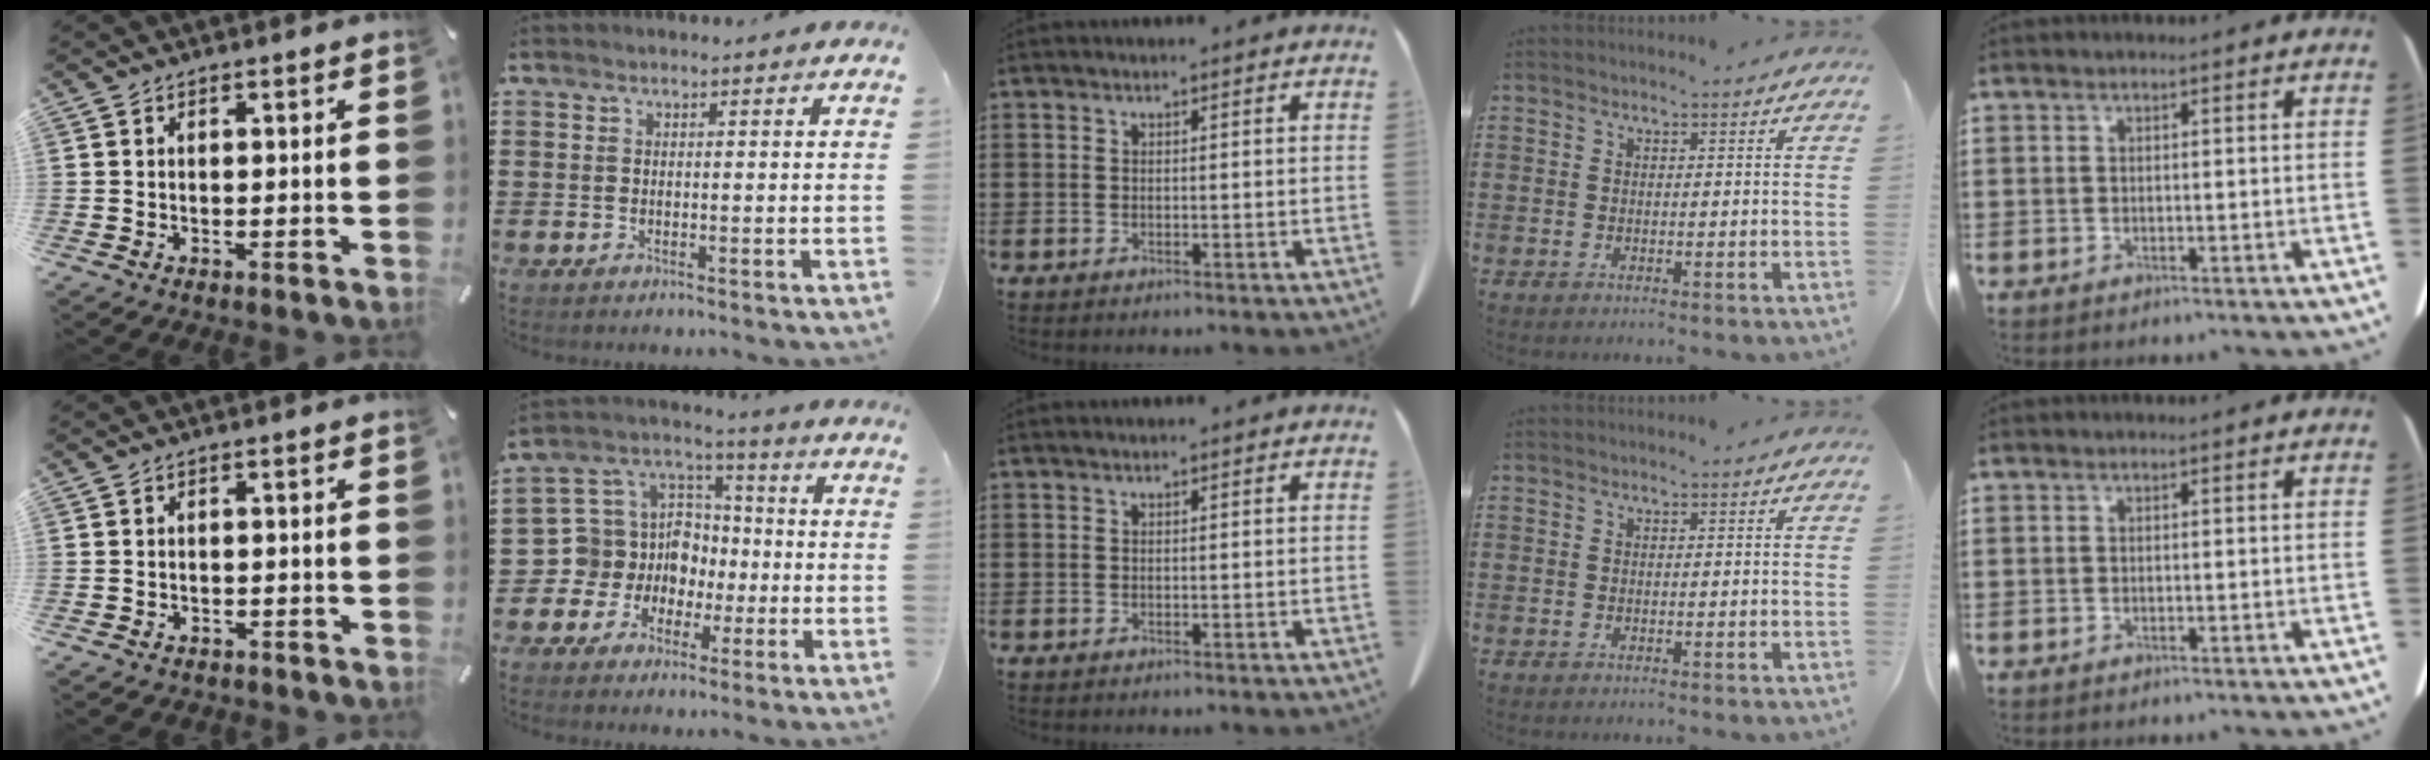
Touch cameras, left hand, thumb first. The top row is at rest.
{"thumb": {"total": 1.7, "force": [-1.3, 1.0, 0.3], "torque": [-0.014, 0.005, -0.033]}, "index": {"total": 10.3, "force": [-1.7, 9.9, 2.3], "torque": [-0.100, -0.001, -0.027]}}